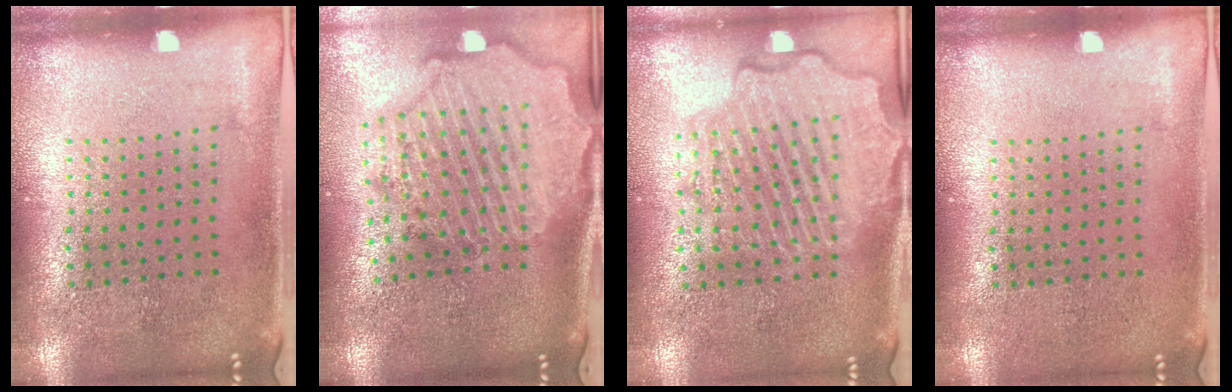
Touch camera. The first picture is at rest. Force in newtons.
{"total": 3.4, "press": 2.9, "slide": 1.9}
{"total": 4.2, "press": 4.2, "slide": 0.5}
{"total": 0.0}